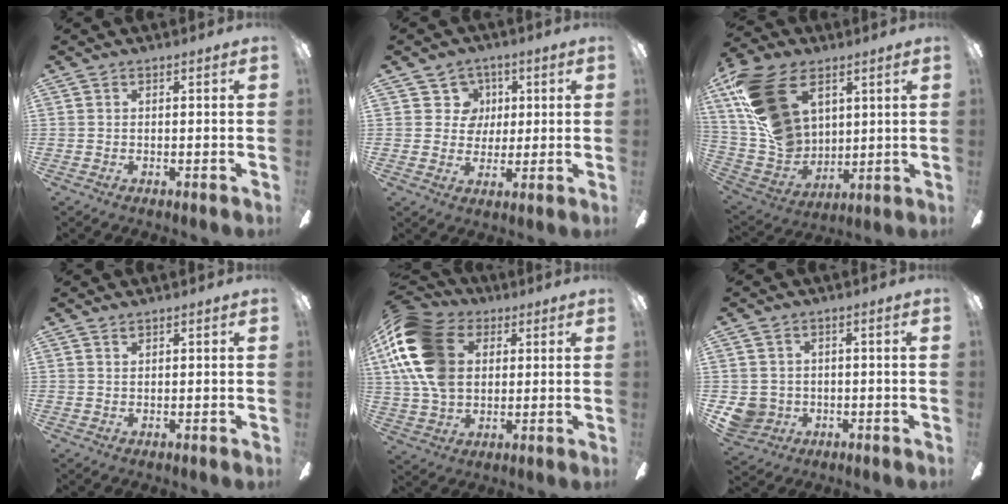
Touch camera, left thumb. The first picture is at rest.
{"total": 6.9, "force": [2.4, 6.4, 0.9], "torque": [-0.017, -0.003, 0.042]}
{"total": 21.9, "force": [9.8, 14.1, 13.6], "torque": [-0.306, -0.027, 0.181]}
{"total": 0.8, "force": [0.7, 0.3, 0.3], "torque": [-0.006, 0.002, 0.014]}
{"total": 19.3, "force": [5.8, 13.6, 12.4], "torque": [-0.276, -0.005, 0.107]}
{"total": 5.3, "force": [-0.3, 5.2, 1.1], "torque": [-0.045, 0.002, -0.005]}